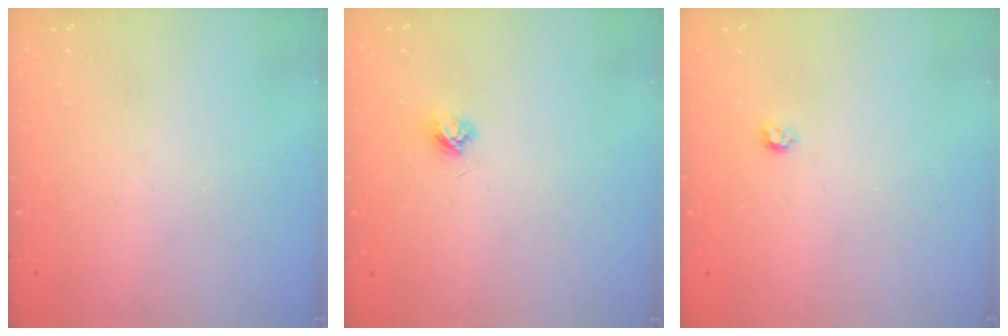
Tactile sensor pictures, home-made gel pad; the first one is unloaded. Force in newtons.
{"total": 3.7, "press": 3.7, "slide": 0.4}
{"total": 3.5, "press": 3.5, "slide": 0.5}